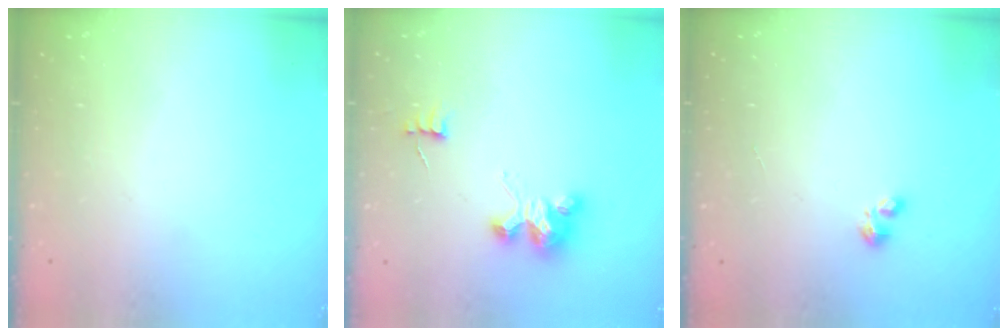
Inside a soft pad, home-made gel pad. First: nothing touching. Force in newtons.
{"total": 3.6, "press": 3.6, "slide": 0.0}
{"total": 2.2, "press": 2.2, "slide": 0.4}